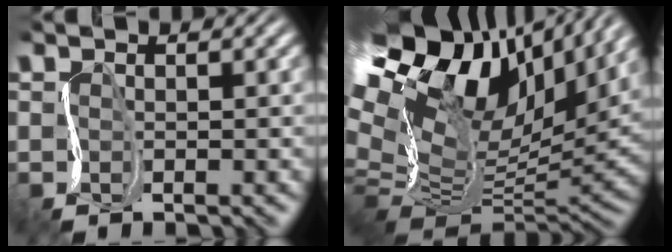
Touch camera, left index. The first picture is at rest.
{"total": 16.5, "force": [6.6, 9.0, 12.1], "torque": [-0.249, 0.022, 0.122]}